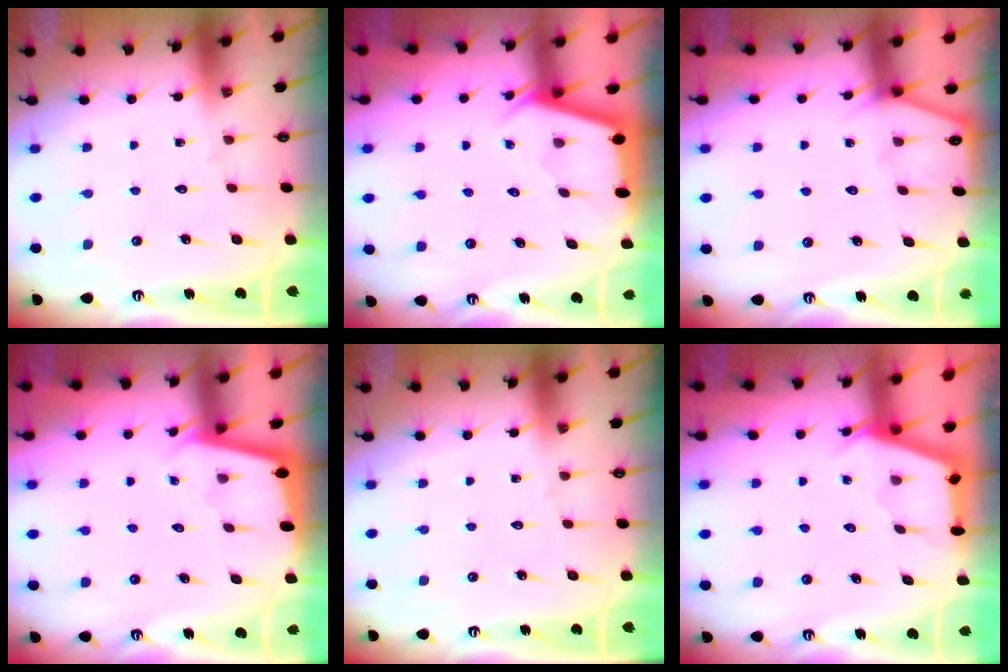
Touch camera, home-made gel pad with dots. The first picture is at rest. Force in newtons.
{"total": 2.4, "press": 2.4, "slide": 0.2}
{"total": 2.2, "press": 2.2, "slide": 0.3}
{"total": 2.8, "press": 2.8, "slide": 0.2}
{"total": 0.0}
{"total": 2.7, "press": 2.7, "slide": 0.3}